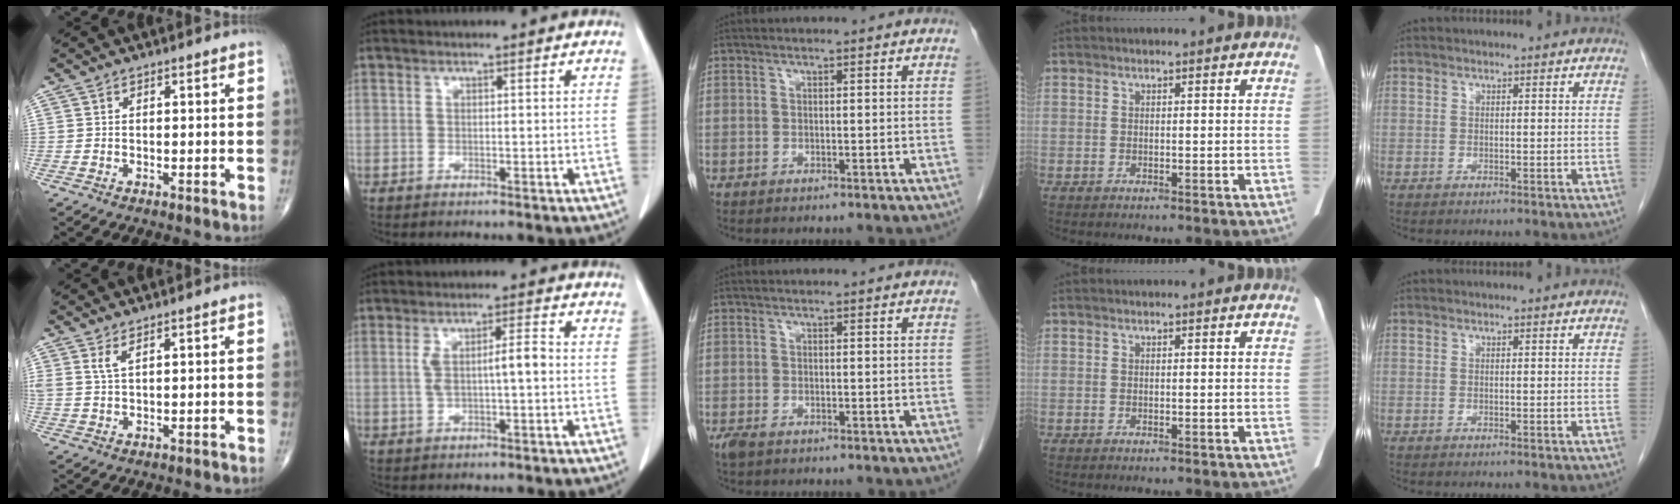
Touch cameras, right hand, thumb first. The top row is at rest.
{"thumb": {"total": 2.4, "force": [1.4, 0.6, 1.8], "torque": [-0.044, -0.004, 0.036]}, "index": {"total": 5.3, "force": [0.1, 1.0, 5.2], "torque": [-0.100, 0.016, 0.008]}, "middle": {"total": 2.1, "force": [-1.3, 1.0, 1.2], "torque": [-0.029, -0.004, -0.020]}}